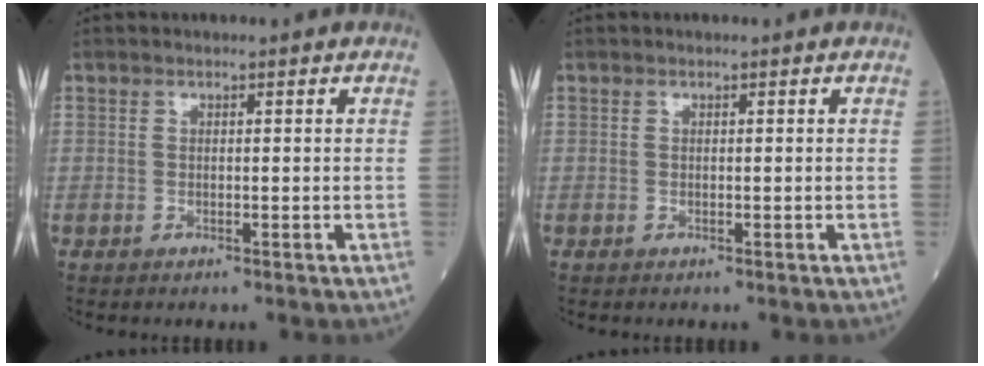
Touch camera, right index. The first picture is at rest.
{"total": 0.0}